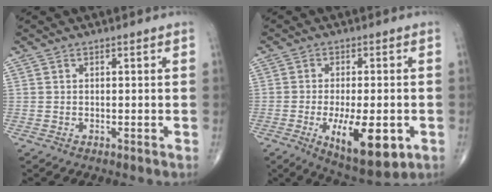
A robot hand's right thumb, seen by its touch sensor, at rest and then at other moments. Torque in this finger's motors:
{"motor_torque": [-0.14, 0.47, 0.35, -0.05, 0.12]}